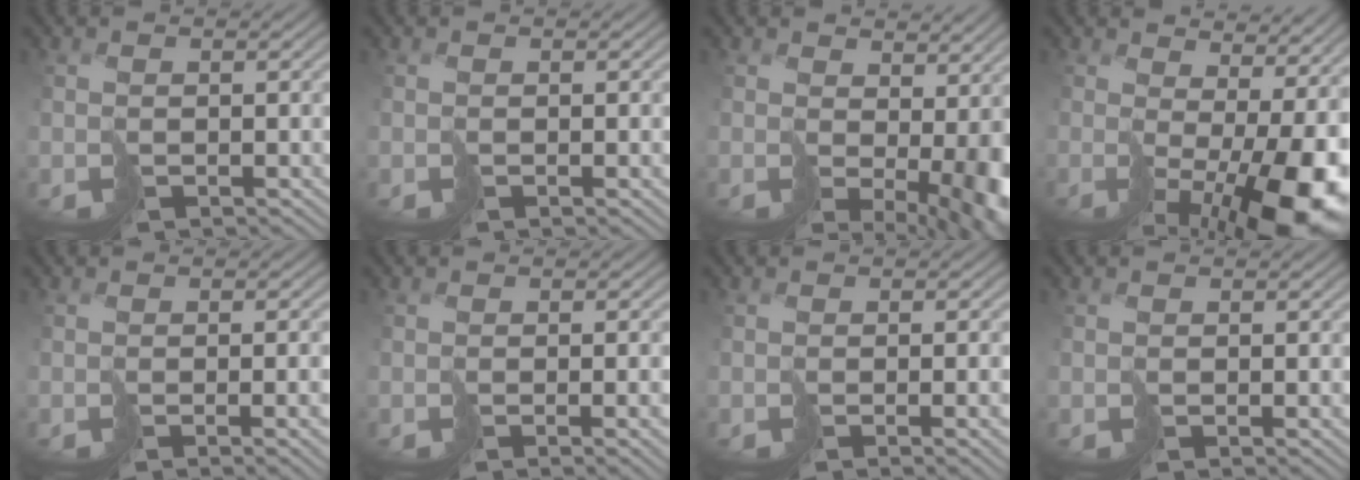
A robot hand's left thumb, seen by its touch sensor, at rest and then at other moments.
{"total": 0.0}
{"total": 8.9, "force": [0.2, 3.9, 8.1], "torque": [-0.121, -0.021, 0.020]}
{"total": 13.3, "force": [-1.6, 5.3, 12.1], "torque": [-0.177, -0.028, -0.012]}
{"total": 4.3, "force": [-1.0, 1.1, 4.1], "torque": [-0.057, -0.005, -0.014]}
{"total": 3.3, "force": [-0.8, 0.7, 3.1], "torque": [-0.046, -0.002, -0.014]}
{"total": 3.8, "force": [-0.9, 0.8, 3.6], "torque": [-0.052, -0.003, -0.014]}
{"total": 0.0}